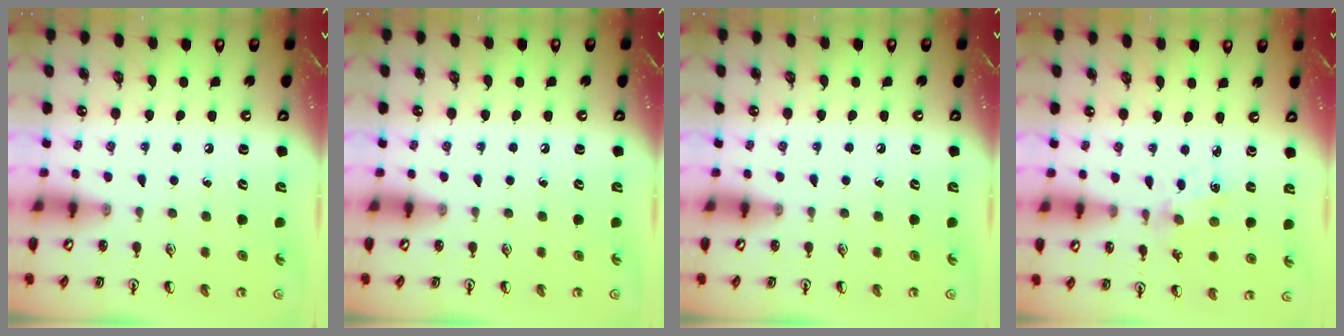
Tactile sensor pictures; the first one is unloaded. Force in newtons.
{"total": 0.0}
{"total": 0.0}
{"total": 4.1, "press": 4.1, "slide": 0.5}